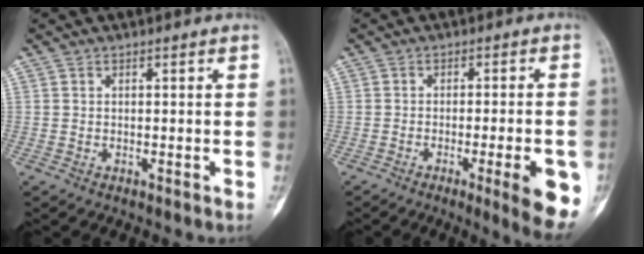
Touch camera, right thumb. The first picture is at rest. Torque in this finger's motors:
{"motor_torque": [-0.29, 0.29, 0.20, 0.29, -0.01]}